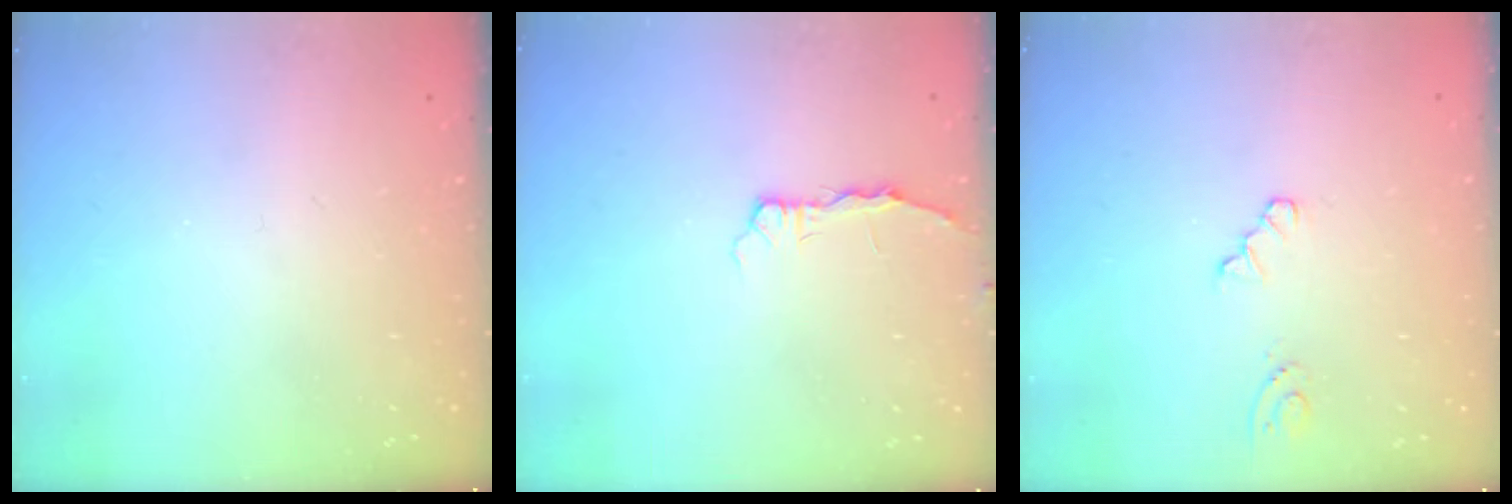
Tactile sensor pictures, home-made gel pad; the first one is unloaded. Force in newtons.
{"total": 2.6, "press": 2.6, "slide": 0.3}
{"total": 2.1, "press": 2.1, "slide": 0.3}